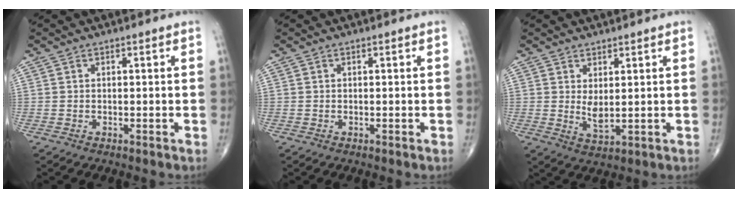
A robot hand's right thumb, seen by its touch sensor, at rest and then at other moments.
{"total": 0.0}
{"total": 3.6, "force": [0.8, 1.5, 3.2], "torque": [-0.055, -0.017, 0.022]}